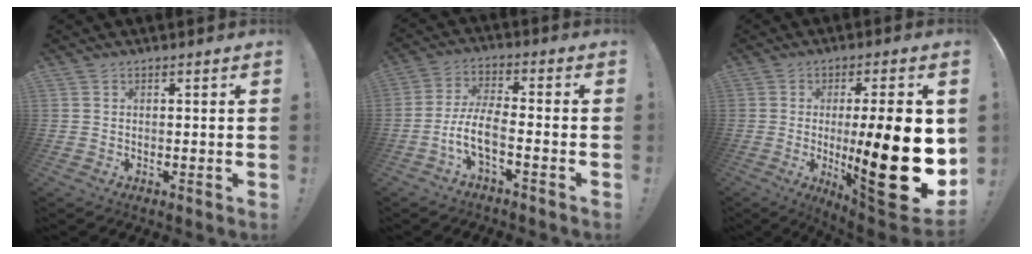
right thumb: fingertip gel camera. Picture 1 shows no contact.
{"total": 9.0, "force": [-4.3, 3.0, 7.3], "torque": [-0.153, 0.007, -0.080]}
{"total": 26.3, "force": [-1.6, 6.2, 25.5], "torque": [-0.394, -0.024, -0.018]}